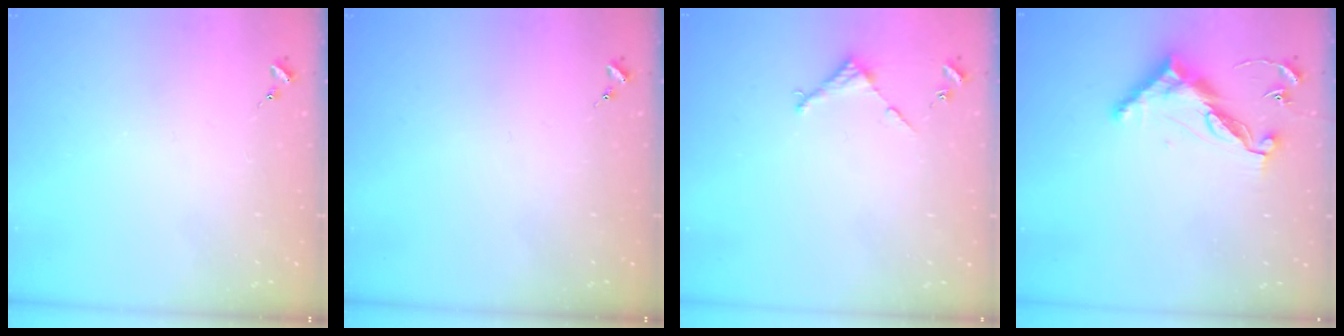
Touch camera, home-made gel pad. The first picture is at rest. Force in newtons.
{"total": 0.0}
{"total": 2.9, "press": 2.8, "slide": 0.2}
{"total": 12.1, "press": 12.0, "slide": 0.4}